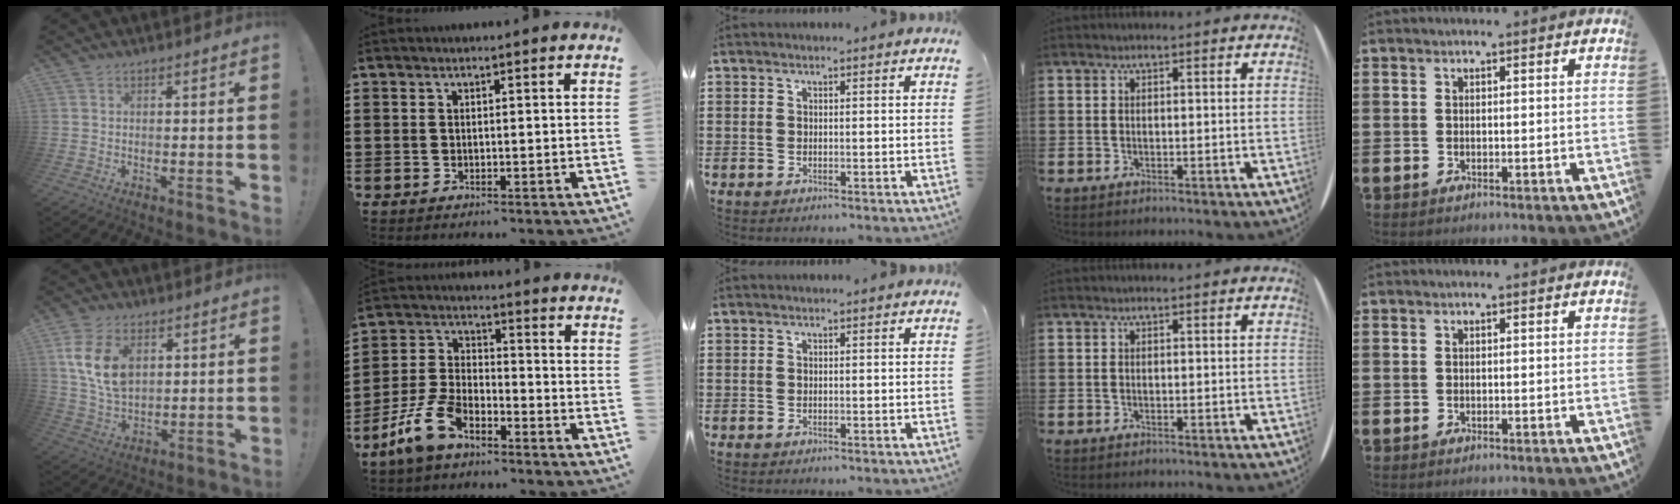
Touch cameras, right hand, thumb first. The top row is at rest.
{"thumb": {"total": 12.2, "force": [4.5, 7.9, 8.2], "torque": [-0.151, -0.004, 0.087]}, "index": {"total": 8.5, "force": [-5.7, 3.7, 5.1], "torque": [-0.139, 0.002, -0.116]}}